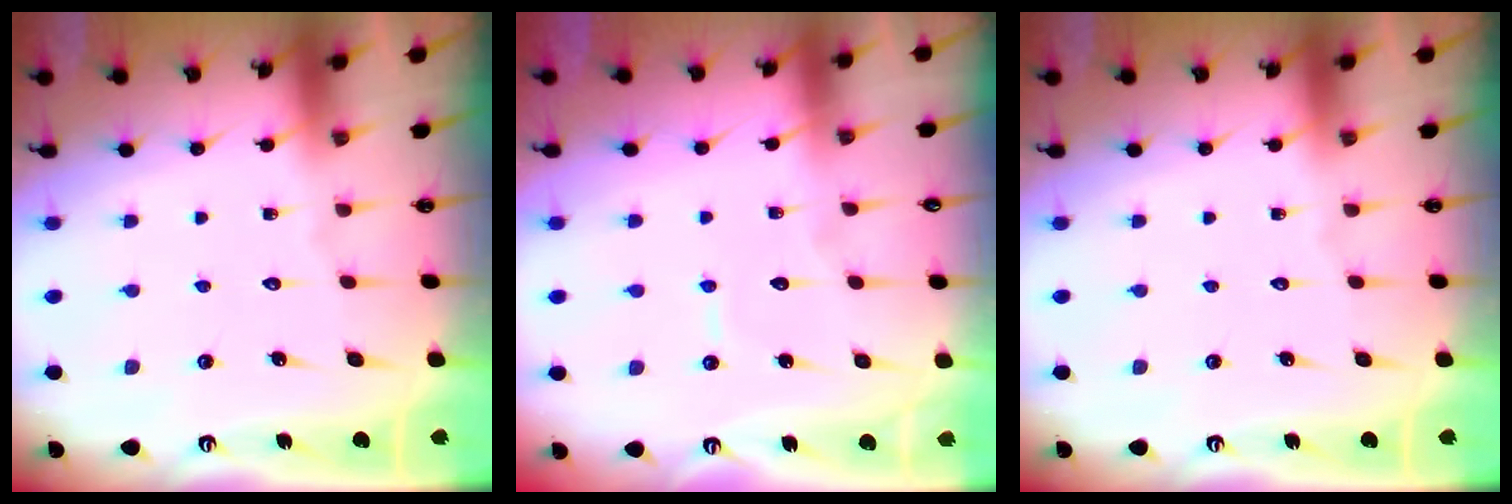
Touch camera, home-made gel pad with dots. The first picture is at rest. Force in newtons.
{"total": 4.3, "press": 4.3, "slide": 0.2}
{"total": 0.0}